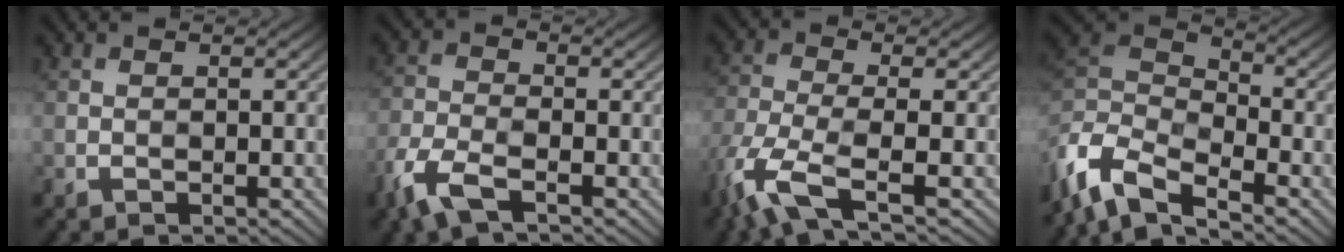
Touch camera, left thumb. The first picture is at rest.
{"total": 5.7, "force": [-3.0, 2.4, 4.2], "torque": [-0.097, -0.006, -0.078]}
{"total": 7.4, "force": [-3.2, 2.4, 6.3], "torque": [-0.140, -0.009, -0.078]}
{"total": 8.8, "force": [-5.1, 4.0, 5.9], "torque": [-0.143, 0.008, -0.106]}